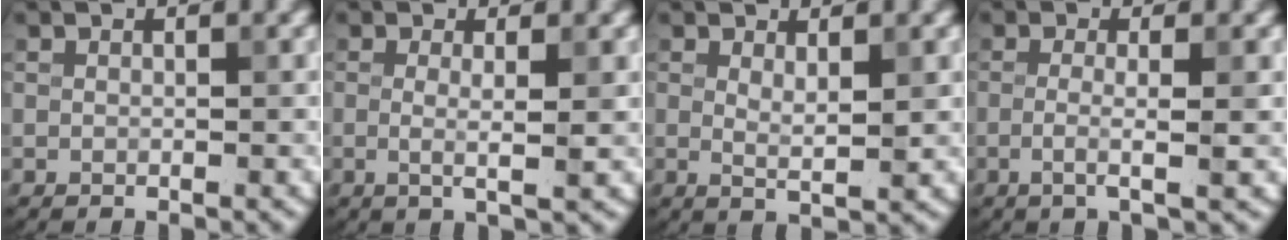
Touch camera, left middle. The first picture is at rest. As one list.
[{"total": 2.4, "force": [0.0, 0.4, 2.4], "torque": [-0.039, -0.007, -0.004]}, {"total": 1.8, "force": [0.6, 0.3, 1.6], "torque": [-0.027, -0.008, 0.012]}, {"total": 2.8, "force": [-0.3, 0.7, 2.7], "torque": [-0.041, -0.006, -0.011]}]